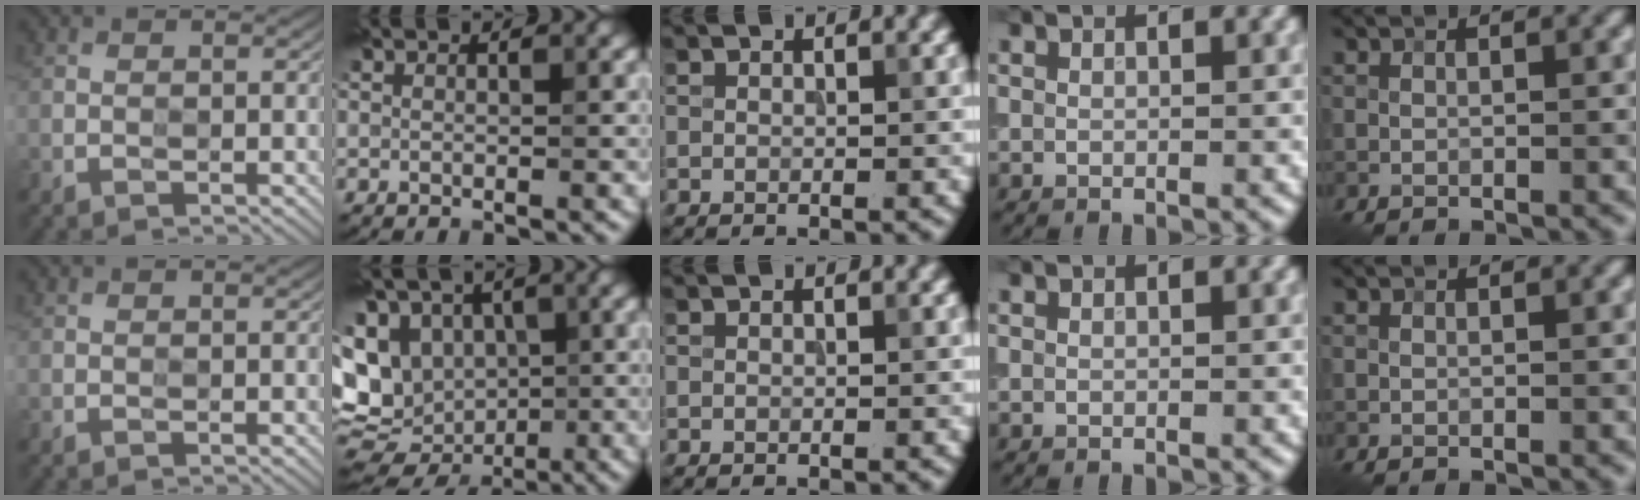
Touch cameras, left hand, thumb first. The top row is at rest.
{"index": {"total": 13.9, "force": [-0.9, 11.6, 7.6], "torque": [-0.160, -0.003, -0.023]}}